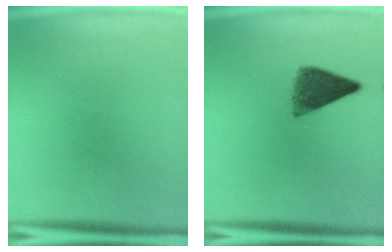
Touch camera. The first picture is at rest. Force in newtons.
{"total": 6.3}